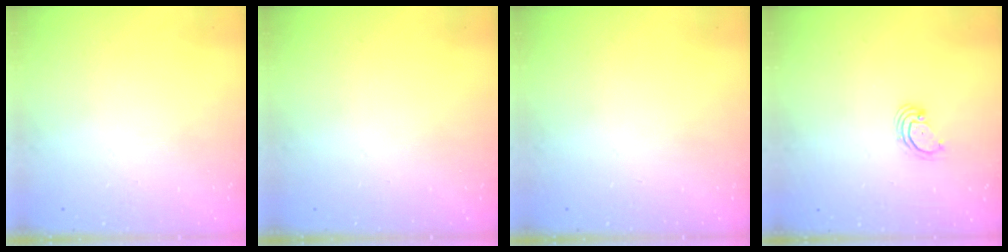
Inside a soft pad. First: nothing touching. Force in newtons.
{"total": 0.0}
{"total": 0.0}
{"total": 3.0, "press": 3.0, "slide": 0.3}